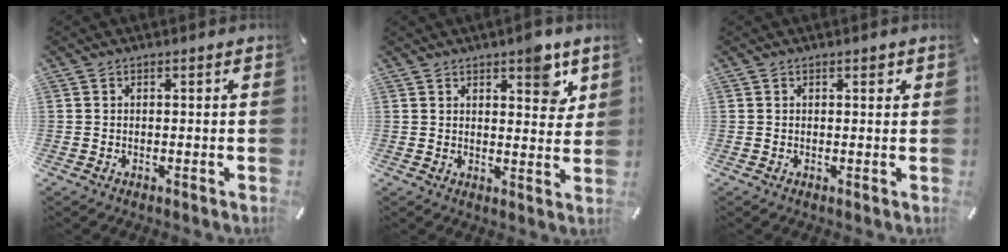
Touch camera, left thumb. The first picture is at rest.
{"total": 7.1, "force": [4.6, 3.4, 4.1], "torque": [-0.029, -0.031, 0.072]}
{"total": 1.0, "force": [0.5, 0.6, 0.7], "torque": [-0.005, 0.001, 0.006]}